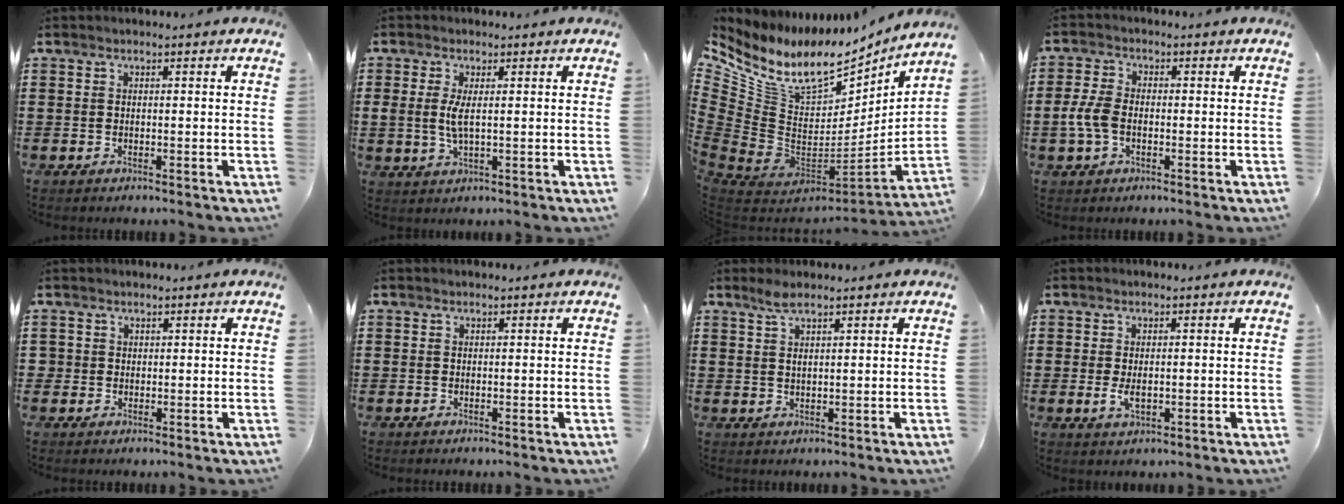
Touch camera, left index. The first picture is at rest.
{"total": 3.7, "force": [0.4, 1.2, 3.4], "torque": [-0.082, -0.003, 0.002]}
{"total": 12.2, "force": [7.6, 6.6, 7.0], "torque": [-0.176, -0.059, 0.131]}
{"total": 5.0, "force": [-0.9, 3.0, 3.9], "torque": [-0.099, -0.003, -0.023]}
{"total": 1.2, "force": [0.5, 1.0, 0.1], "torque": [-0.005, 0.003, 0.011]}
{"total": 0.0}
{"total": 2.3, "force": [1.6, 0.4, 1.7], "torque": [-0.036, 0.003, 0.028]}
{"total": 2.6, "force": [-0.1, 1.3, 2.3], "torque": [-0.052, 0.000, -0.005]}